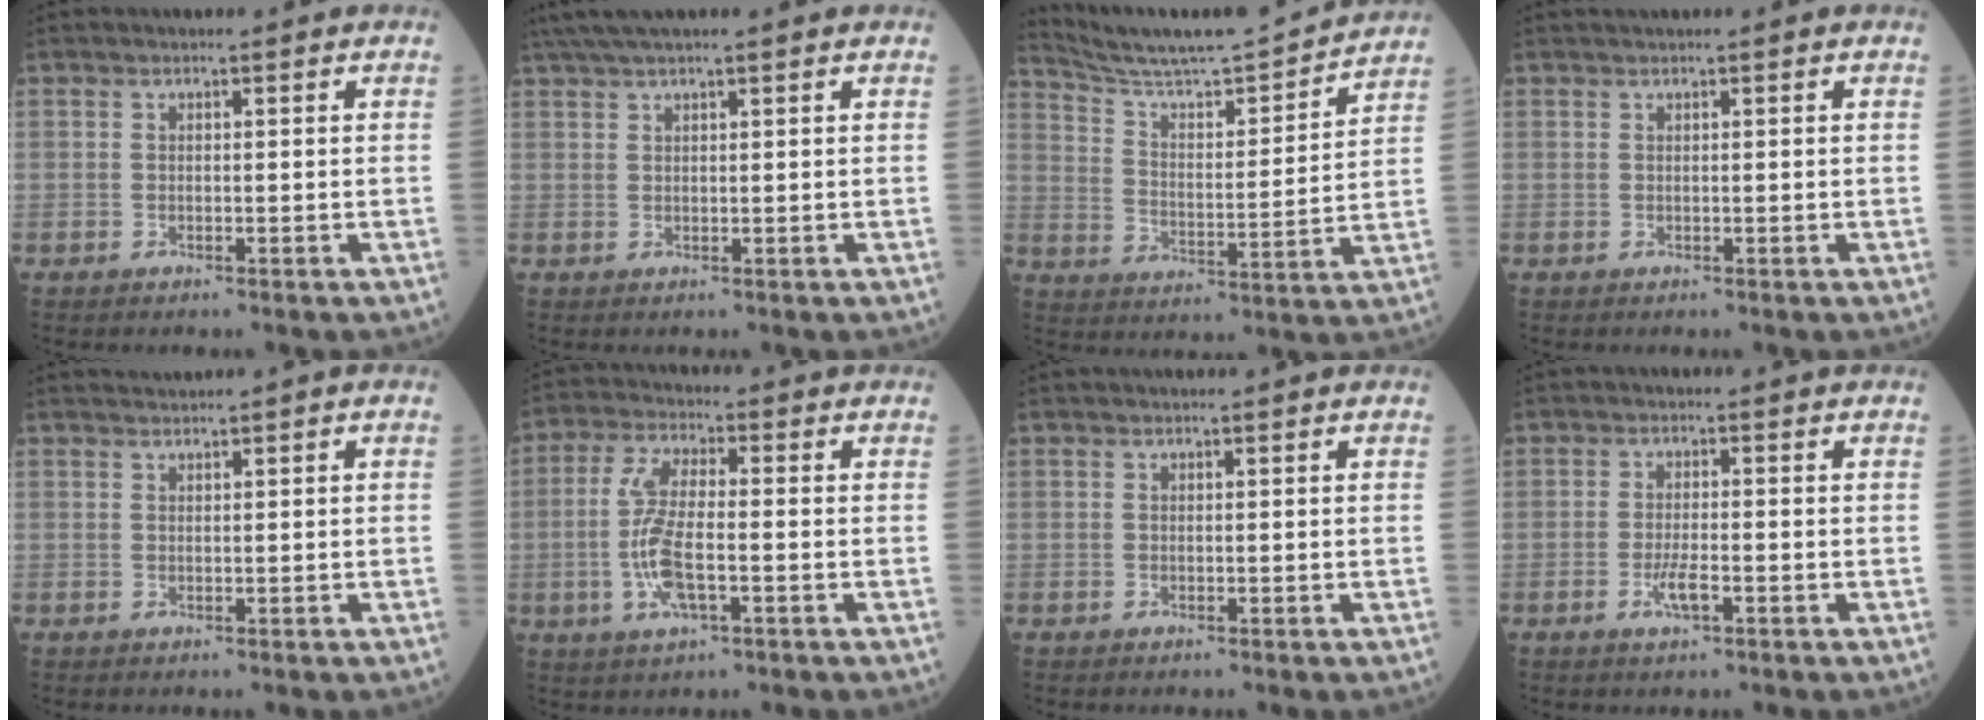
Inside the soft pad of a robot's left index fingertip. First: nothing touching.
{"total": 6.1, "force": [5.0, -0.6, 3.3], "torque": [-0.057, 0.038, 0.089]}
{"total": 17.2, "force": [16.4, -0.7, 5.1], "torque": [-0.099, -0.017, 0.253]}
{"total": 0.6, "force": [0.5, -0.2, 0.2], "torque": [-0.011, 0.009, 0.016]}
{"total": 0.7, "force": [0.6, -0.1, 0.3], "torque": [-0.007, 0.011, 0.017]}
{"total": 8.6, "force": [-1.9, 2.2, 8.1], "torque": [-0.177, -0.004, -0.040]}
{"total": 0.0}
{"total": 3.1, "force": [-1.4, 0.6, 2.7], "torque": [-0.058, -0.002, -0.024]}